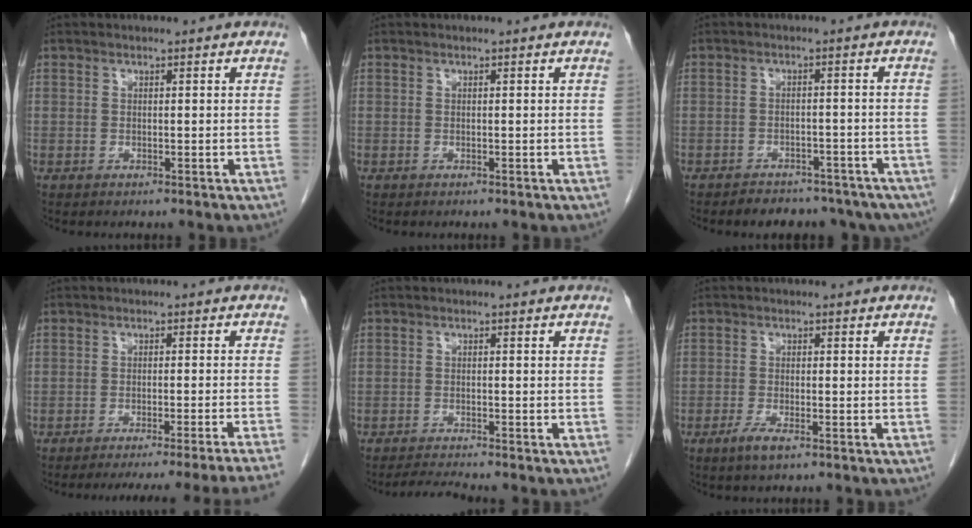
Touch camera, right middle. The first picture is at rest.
{"total": 0.0}
{"total": 12.9, "force": [-10.1, 6.5, 4.5], "torque": [-0.064, 0.007, -0.108]}
{"total": 17.3, "force": [-15.6, -2.6, 6.9], "torque": [-0.052, -0.030, -0.193]}
{"total": 2.5, "force": [-2.3, -0.9, 0.3], "torque": [-0.015, -0.017, -0.043]}
{"total": 2.6, "force": [-1.6, 0.4, 2.0], "torque": [-0.044, -0.004, -0.031]}